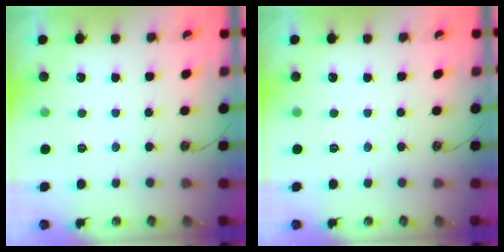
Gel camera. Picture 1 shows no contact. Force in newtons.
{"total": 0.0}